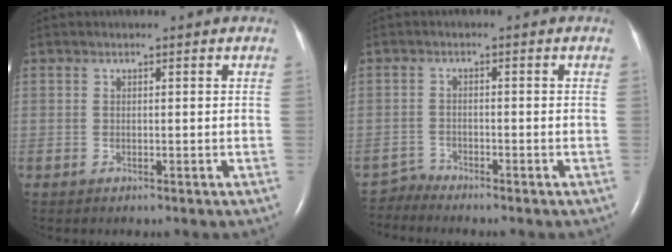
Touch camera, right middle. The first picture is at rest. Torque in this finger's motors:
{"motor_torque": [-0.48, 0.09, -0.10, -0.02]}